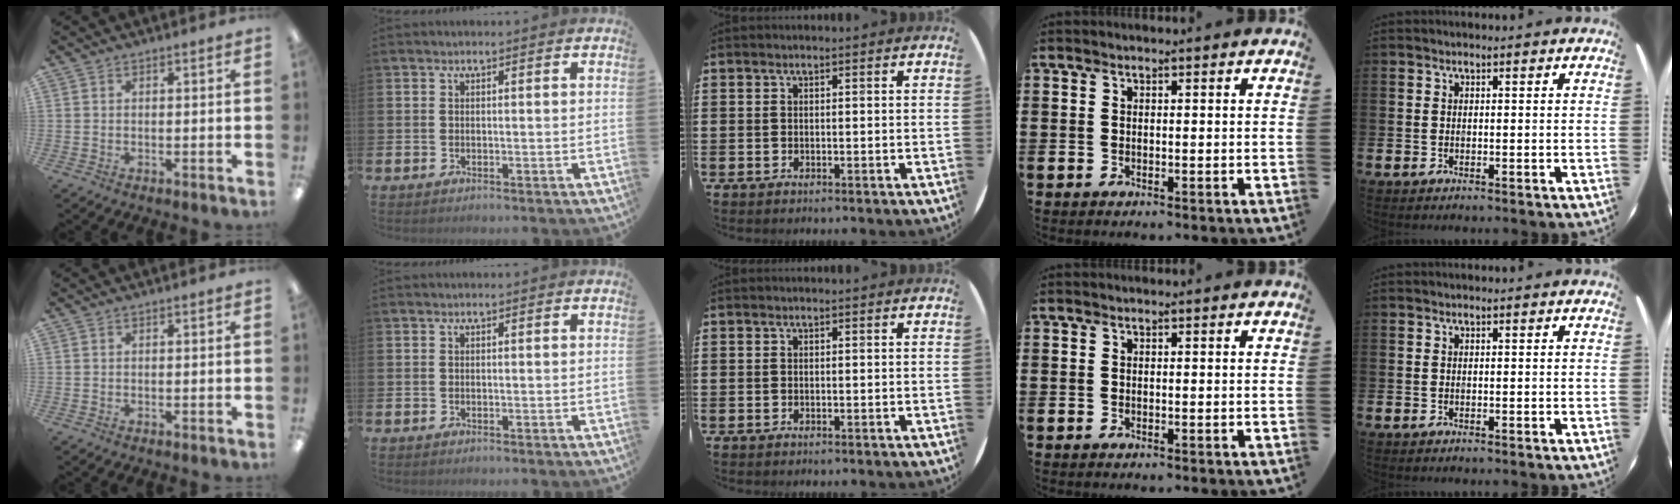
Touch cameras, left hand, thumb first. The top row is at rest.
{}